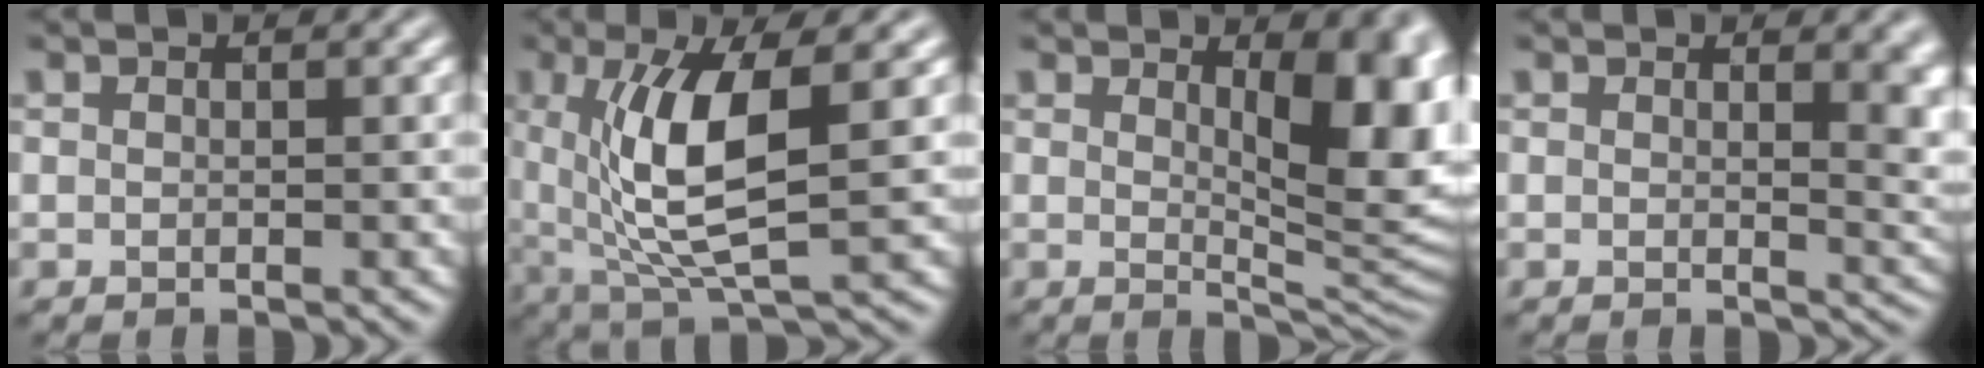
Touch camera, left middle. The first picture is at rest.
{"total": 8.3, "force": [0.9, 2.5, 7.8], "torque": [-0.158, -0.010, 0.027]}
{"total": 8.2, "force": [1.8, 2.9, 7.5], "torque": [-0.093, -0.007, 0.036]}
{"total": 6.8, "force": [2.3, 3.2, 5.6], "torque": [-0.021, 0.009, 0.038]}